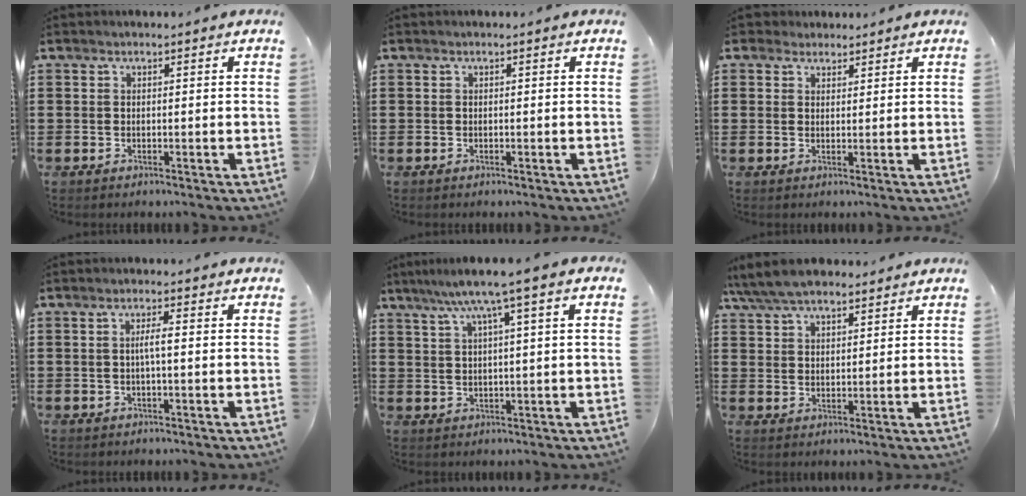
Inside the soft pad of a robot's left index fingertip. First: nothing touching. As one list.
[{"total": 0.0}, {"total": 2.1, "force": [1.8, 1.2, 0.0], "torque": [-0.008, 0.009, 0.034]}, {"total": 2.3, "force": [-0.2, 0.2, 2.3], "torque": [-0.046, 0.001, -0.005]}, {"total": 6.2, "force": [3.2, -0.1, 5.4], "torque": [-0.115, 0.000, 0.049]}, {"total": 6.5, "force": [5.6, 2.0, 2.8], "torque": [-0.071, -0.005, 0.105]}]